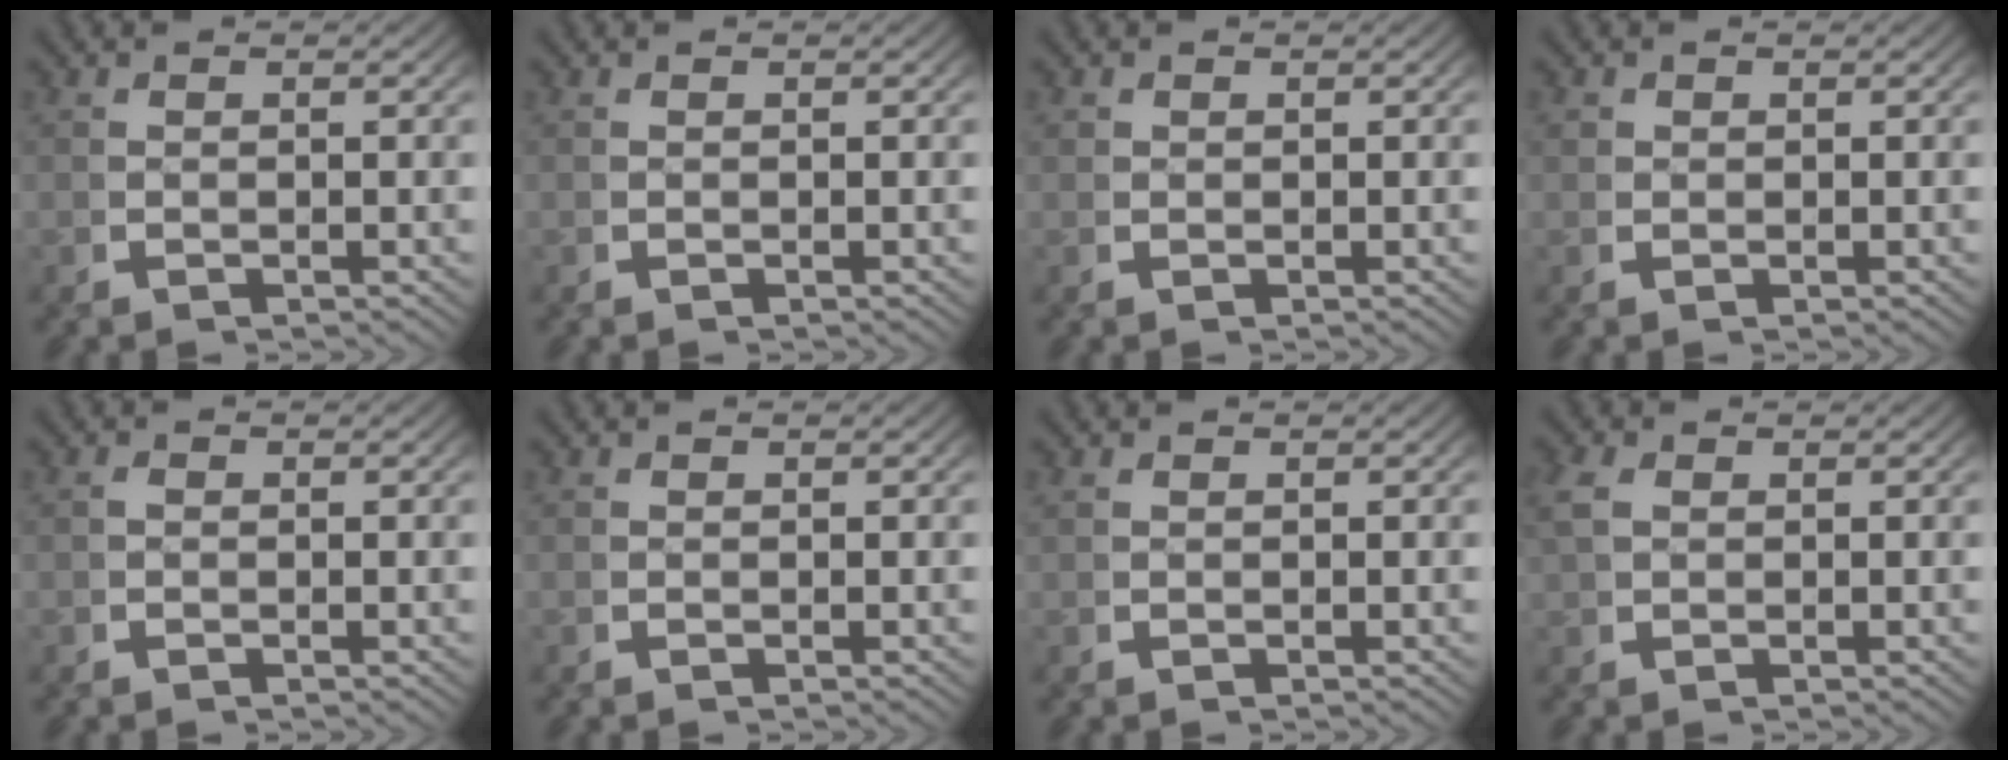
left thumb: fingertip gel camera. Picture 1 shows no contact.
{"total": 0.0}
{"total": 0.7, "force": [0.5, 0.5, 0.1], "torque": [-0.006, -0.007, 0.013]}
{"total": 0.9, "force": [0.5, 0.7, 0.2], "torque": [-0.008, -0.009, 0.013]}
{"total": 0.0}
{"total": 0.0}
{"total": 0.0}
{"total": 1.6, "force": [0.8, 1.1, 0.9], "torque": [-0.030, -0.003, 0.021]}